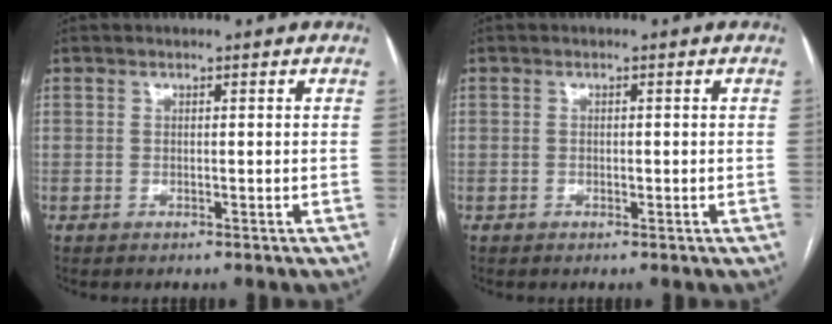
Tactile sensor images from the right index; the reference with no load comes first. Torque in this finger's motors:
{"motor_torque": [-0.08, -0.04, -0.03, 0.00]}